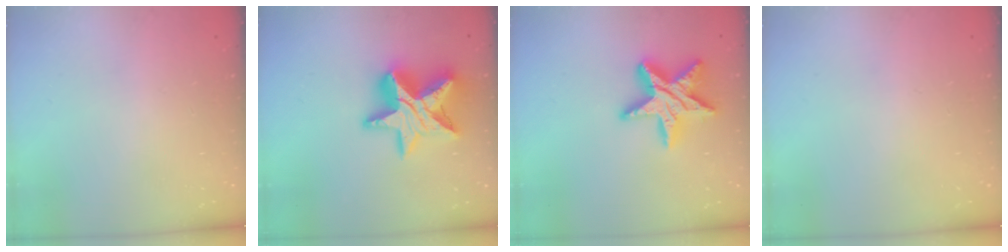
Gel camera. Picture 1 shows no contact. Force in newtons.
{"total": 18.3, "press": 18.3, "slide": 1.3}
{"total": 17.4, "press": 17.3, "slide": 1.1}
{"total": 0.0}